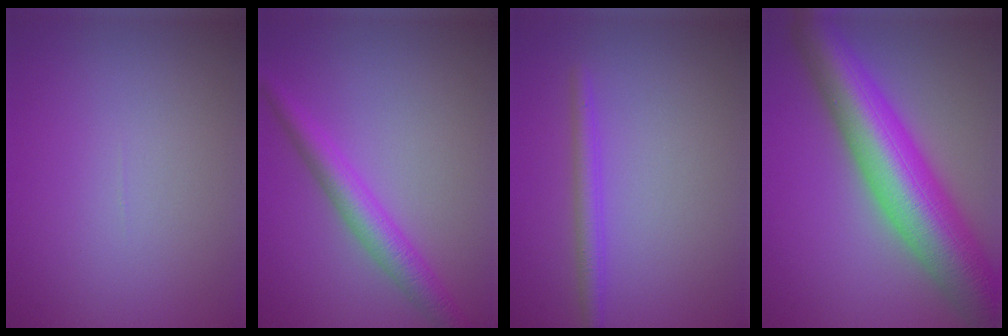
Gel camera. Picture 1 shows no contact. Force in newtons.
{"total": 3.7, "press": 3.7, "slide": 0.1}
{"total": 1.9, "press": 1.9, "slide": 0.2}
{"total": 12.0, "press": 12.0, "slide": 0.7}